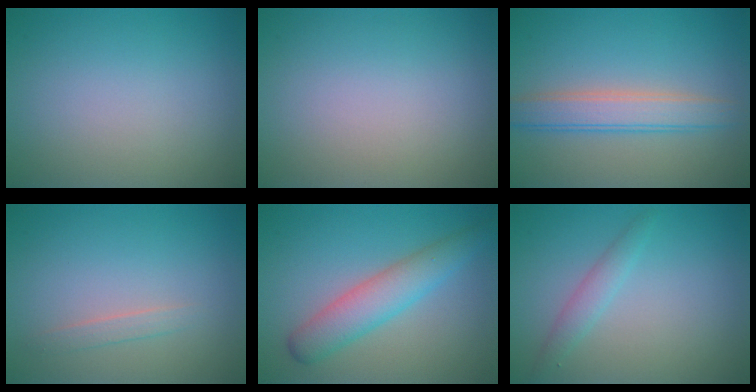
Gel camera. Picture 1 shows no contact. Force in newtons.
{"total": 0.0}
{"total": 3.8, "press": 3.8, "slide": 0.2}
{"total": 1.1, "press": 1.1, "slide": 0.0}
{"total": 4.2, "press": 4.2, "slide": 0.2}
{"total": 1.6, "press": 1.6, "slide": 0.1}